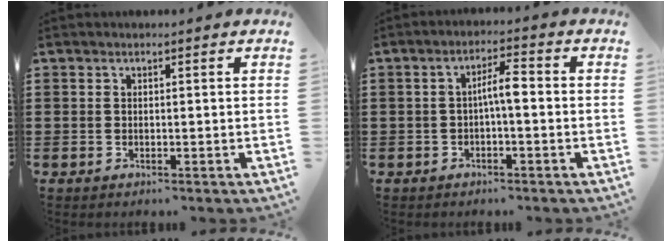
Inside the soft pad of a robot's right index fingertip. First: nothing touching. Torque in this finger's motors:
{"motor_torque": [0.84, -0.43, 0.35, 0.12]}